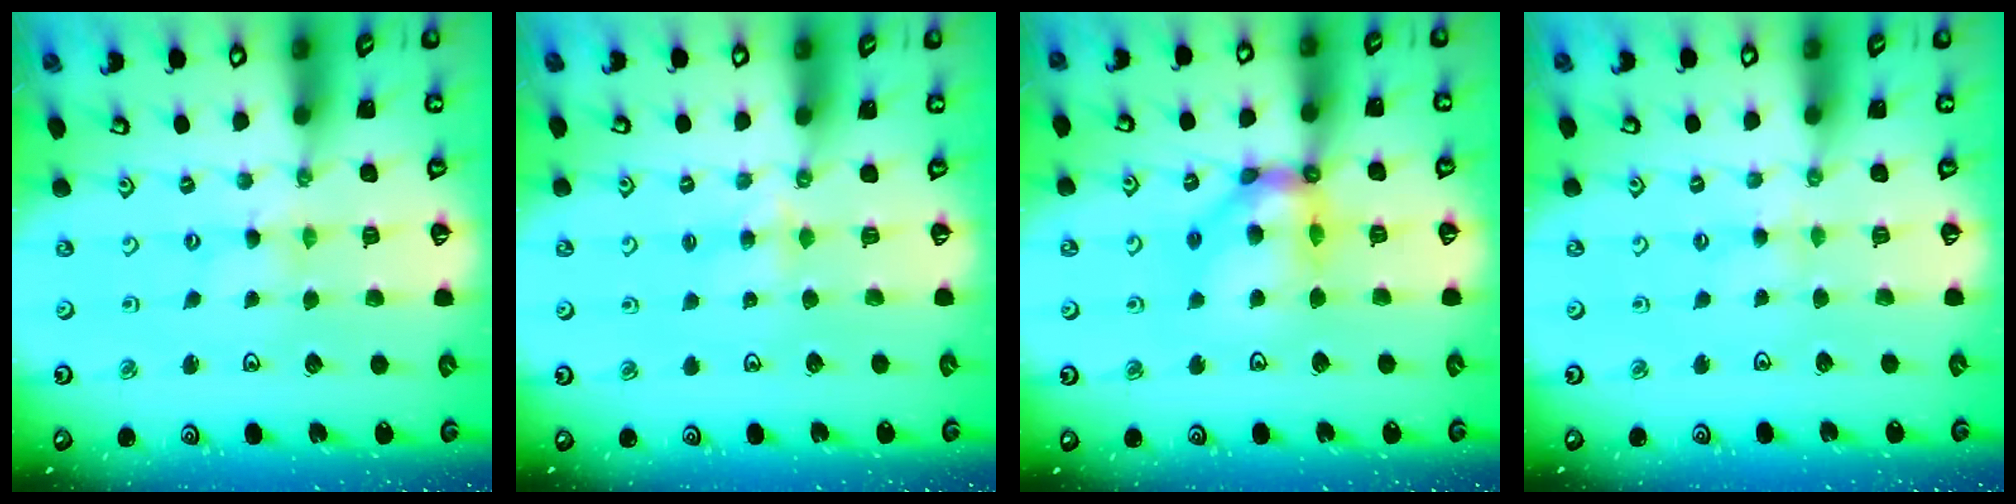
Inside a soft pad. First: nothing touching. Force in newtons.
{"total": 3.3, "press": 3.3, "slide": 0.5}
{"total": 12.8, "press": 12.7, "slide": 1.5}
{"total": 1.9, "press": 1.8, "slide": 0.4}